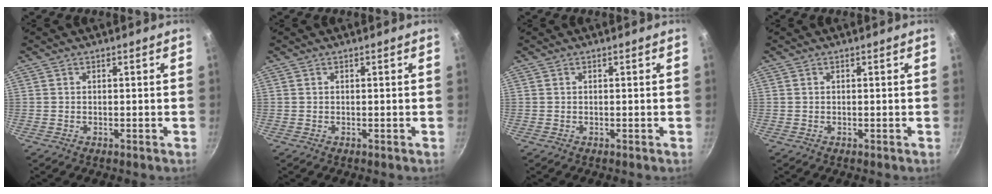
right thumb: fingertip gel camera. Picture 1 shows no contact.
{"total": 0.0}
{"total": 0.0}
{"total": 0.0}